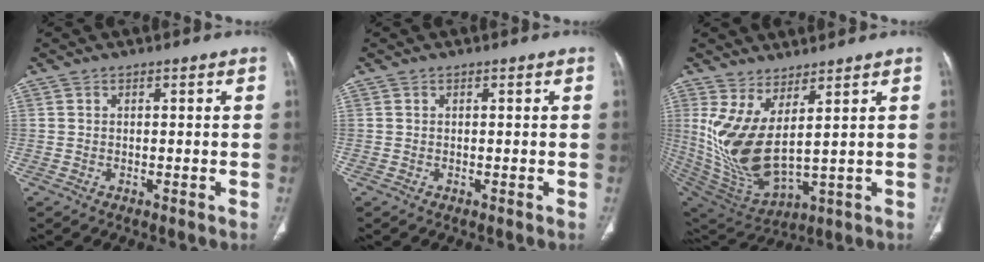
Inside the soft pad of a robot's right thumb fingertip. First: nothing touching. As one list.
[{"total": 0.0}, {"total": 14.0, "force": [4.4, 5.0, 12.3], "torque": [-0.262, -0.047, 0.114]}]